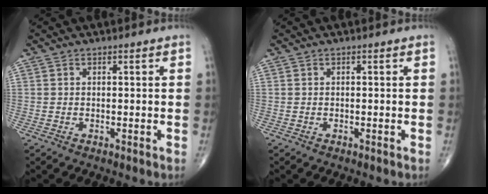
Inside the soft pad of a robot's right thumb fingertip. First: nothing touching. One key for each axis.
{"total": 0.0}